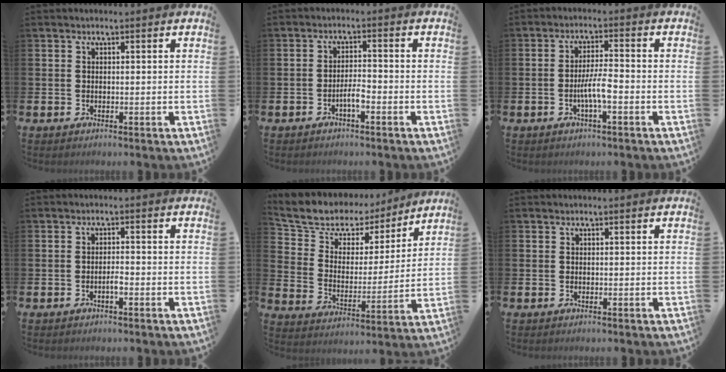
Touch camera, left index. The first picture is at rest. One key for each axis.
{"total": 2.4, "fx": -1.3, "fy": 0.5, "fz": 2.0, "tx": -0.043, "ty": 0.007, "tz": -0.024}
{"total": 4.1, "fx": -1.4, "fy": 0.8, "fz": 3.8, "tx": -0.078, "ty": 0.006, "tz": -0.028}
{"total": 1.2, "fx": -0.6, "fy": 0.3, "fz": 1.0, "tx": -0.018, "ty": -0.003, "tz": -0.012}
{"total": 8.9, "fx": 7.5, "fy": 4.4, "fz": 1.6, "tx": -0.080, "ty": -0.048, "tz": 0.134}
{"total": 0.0}